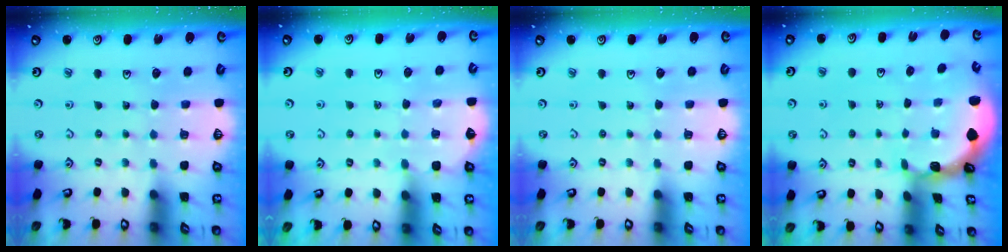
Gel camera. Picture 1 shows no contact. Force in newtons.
{"total": 4.8, "press": 4.8, "slide": 0.5}
{"total": 0.0}
{"total": 0.9, "press": 0.9, "slide": 0.2}